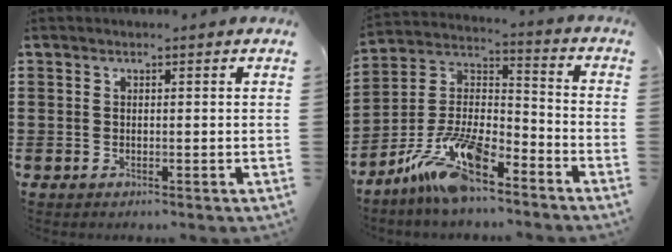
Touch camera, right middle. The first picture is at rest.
{"total": 13.3, "force": [-9.8, 3.6, 8.3], "torque": [-0.178, 0.023, -0.191]}